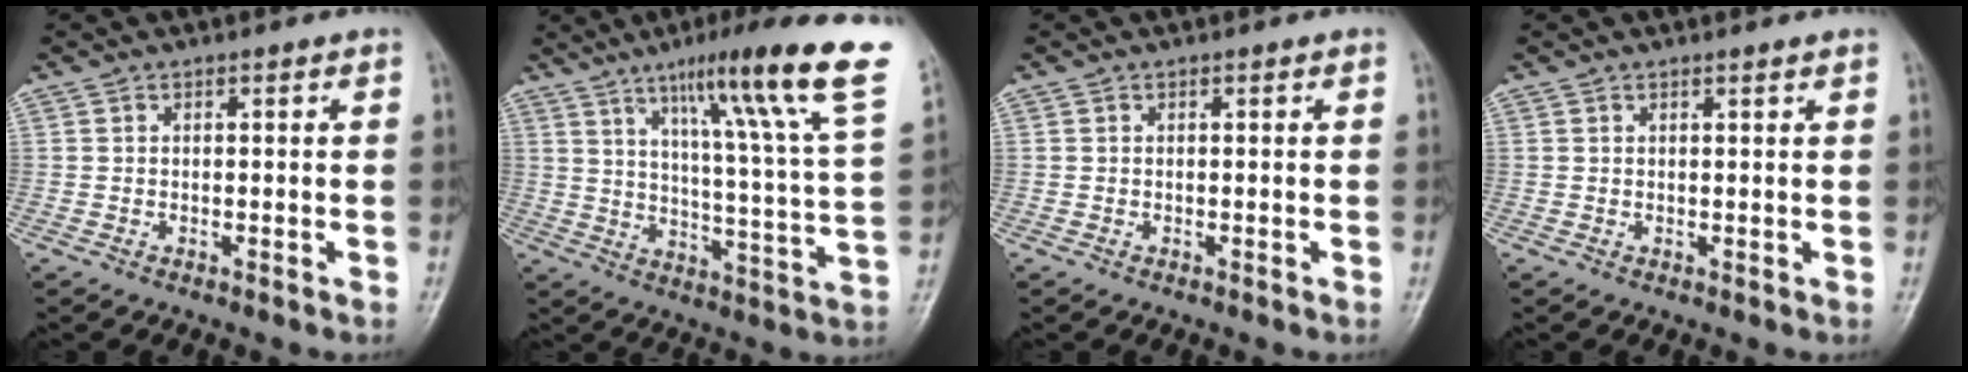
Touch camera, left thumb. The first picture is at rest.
{"total": 22.5, "force": [13.2, 1.4, 18.2], "torque": [-0.246, -0.045, 0.185]}
{"total": 0.0}
{"total": 0.7, "force": [0.6, -0.1, 0.4], "torque": [-0.012, -0.003, 0.011]}